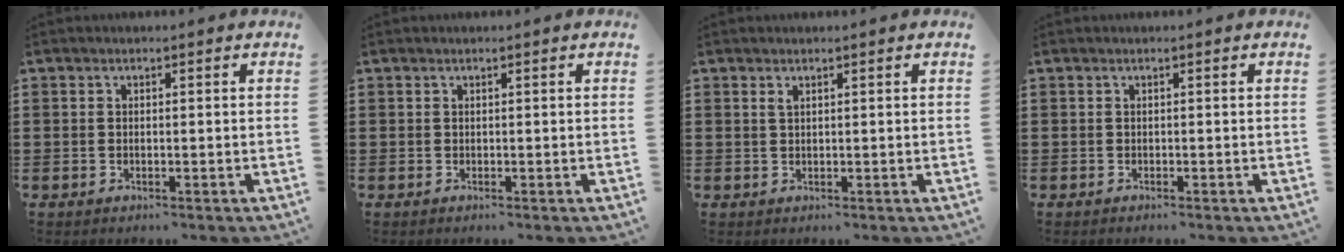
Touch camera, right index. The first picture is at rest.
{"total": 0.0}
{"total": 0.9, "force": [0.5, 0.3, 0.6], "torque": [-0.014, 0.003, 0.008]}
{"total": 0.0}